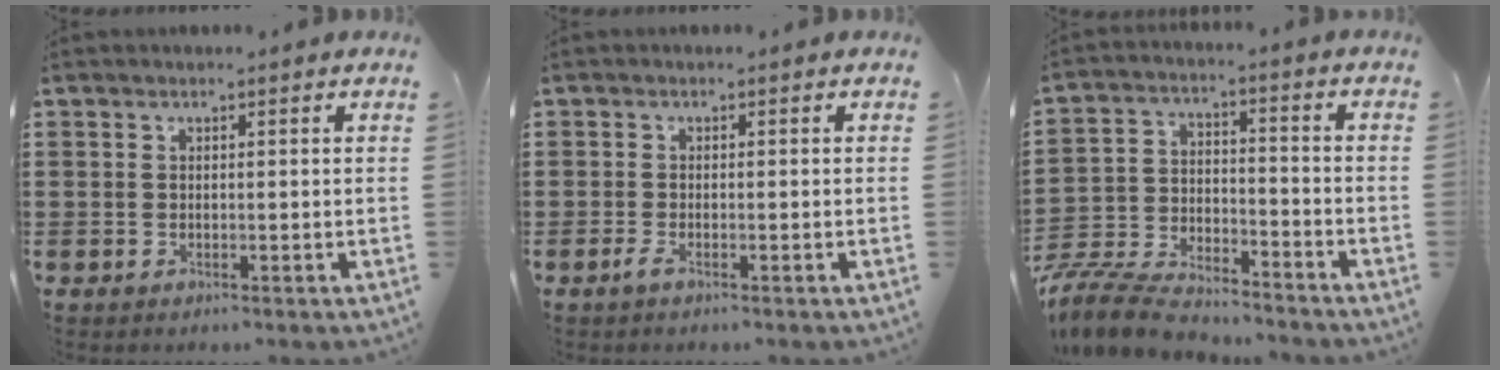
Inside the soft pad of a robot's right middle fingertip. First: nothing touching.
{"total": 1.1, "force": [-0.6, 0.1, 0.9], "torque": [-0.026, -0.007, -0.012]}
{"total": 8.2, "force": [-8.0, 1.2, 1.6], "torque": [-0.047, 0.008, -0.161]}